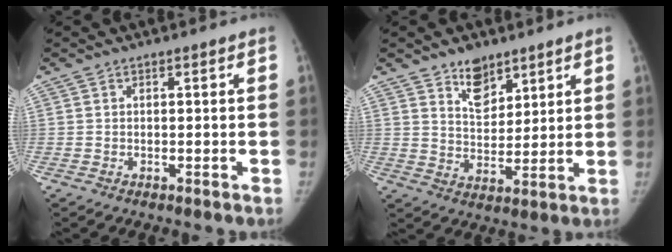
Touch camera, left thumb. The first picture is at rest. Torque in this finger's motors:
{"motor_torque": [0.12, -0.04, 0.86, -0.83, 0.14]}